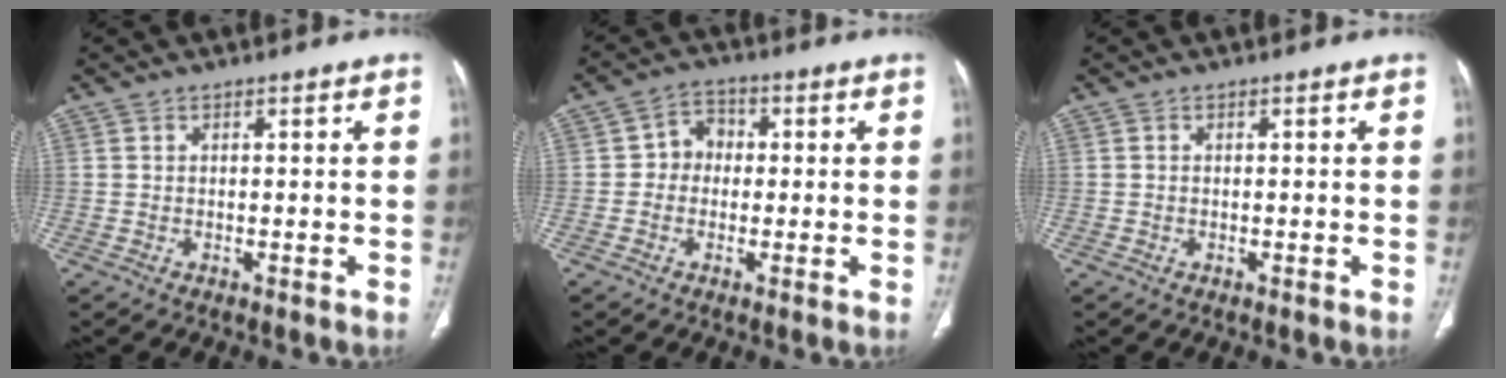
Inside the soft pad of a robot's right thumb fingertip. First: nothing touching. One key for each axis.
{"total": 4.6, "fx": -0.1, "fy": 4.1, "fz": 2.2, "tx": -0.009, "ty": 0.015, "tz": -0.013}
{"total": 0.0}